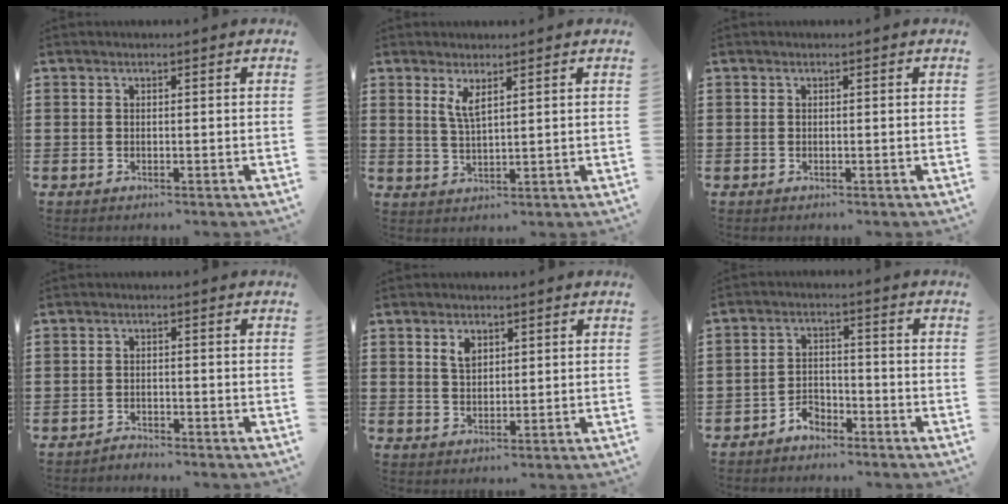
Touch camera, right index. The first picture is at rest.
{"total": 3.2, "force": [1.9, 0.9, 2.4], "torque": [-0.051, 0.003, 0.032]}
{"total": 0.0}
{"total": 1.5, "force": [-1.5, 0.2, -0.1], "torque": [-0.003, 0.005, -0.033]}
{"total": 2.7, "force": [1.4, 1.7, 1.7], "torque": [-0.031, 0.001, 0.025]}
{"total": 3.3, "force": [-3.0, 1.4, 0.4], "torque": [-0.015, 0.008, -0.061]}